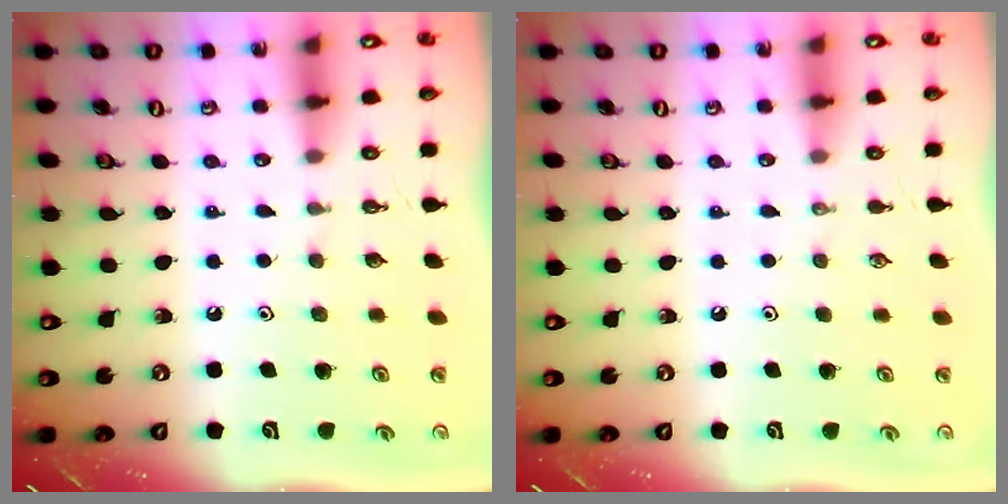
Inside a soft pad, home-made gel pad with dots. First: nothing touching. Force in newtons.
{"total": 0.0}